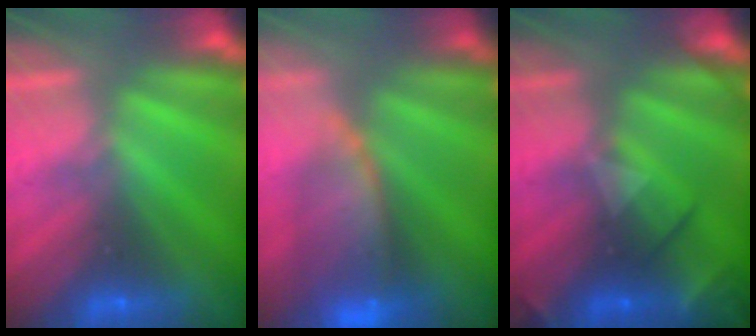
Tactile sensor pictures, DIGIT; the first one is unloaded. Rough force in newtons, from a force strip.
{"total": 8.0}
{"total": 2.4}